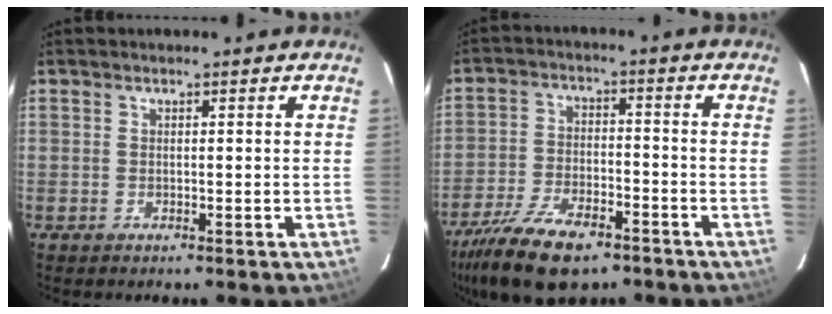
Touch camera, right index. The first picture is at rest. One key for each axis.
{"total": 15.6, "fx": -11.0, "fy": 6.6, "fz": 8.8, "tx": -0.201, "ty": -0.027, "tz": -0.195}